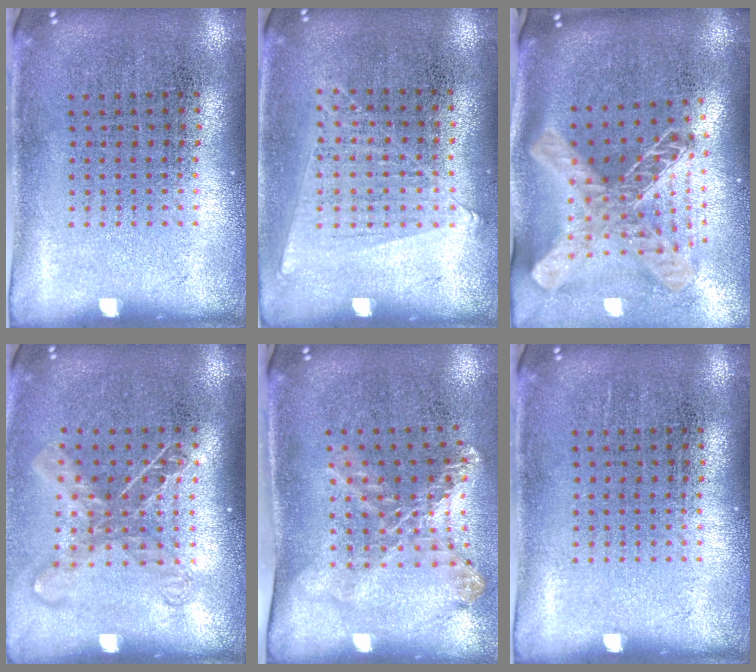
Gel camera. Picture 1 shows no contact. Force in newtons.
{"total": 1.1, "press": 1.0, "slide": 0.5}
{"total": 2.5, "press": 1.8, "slide": 1.8}
{"total": 1.6, "press": 1.3, "slide": 1.0}
{"total": 1.7, "press": 1.3, "slide": 1.0}
{"total": 0.0}